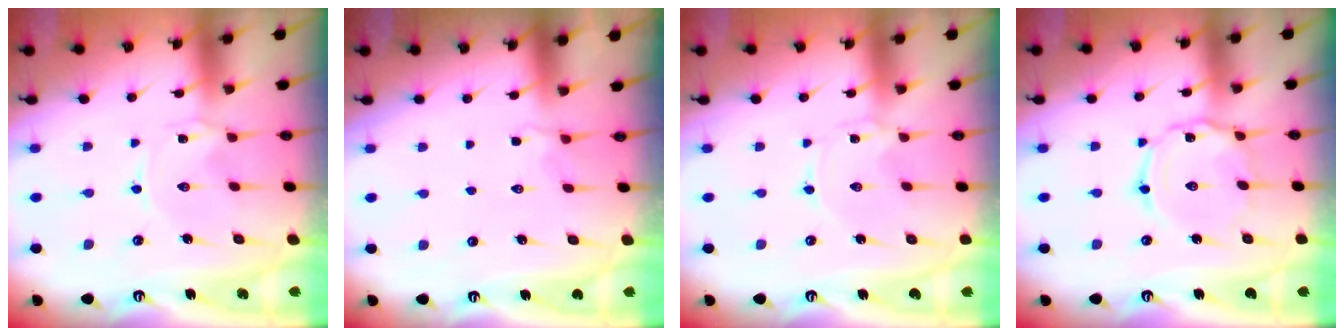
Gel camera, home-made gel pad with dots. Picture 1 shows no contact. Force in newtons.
{"total": 2.1, "press": 1.3, "slide": 1.6}
{"total": 0.0}
{"total": 7.0, "press": 7.0, "slide": 0.2}